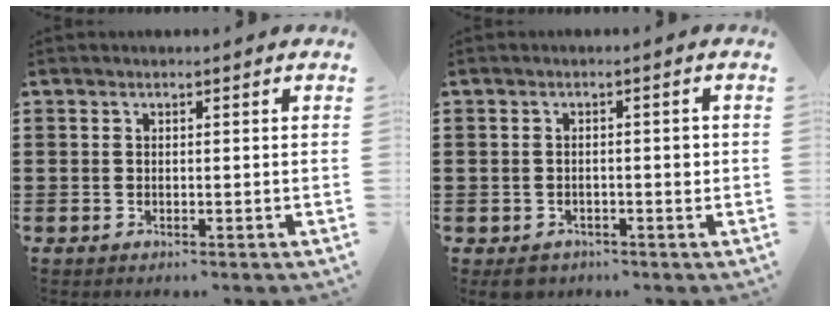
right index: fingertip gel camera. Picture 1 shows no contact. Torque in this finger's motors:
{"motor_torque": [1.46, 0.67, 0.07, 0.01]}